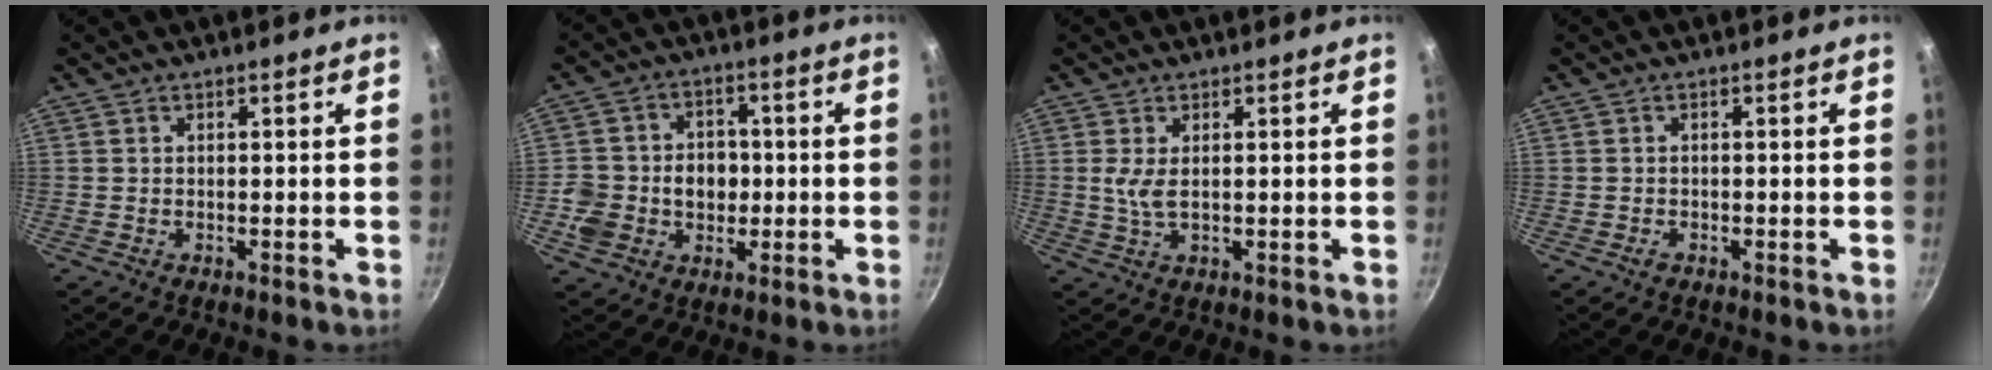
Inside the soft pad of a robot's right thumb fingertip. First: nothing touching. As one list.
[{"total": 10.8, "force": [-1.4, 9.1, 5.6], "torque": [-0.074, 0.020, -0.027]}, {"total": 3.3, "force": [0.6, 1.3, 3.0], "torque": [-0.065, -0.004, 0.015]}, {"total": 1.0, "force": [-0.6, 0.6, 0.5], "torque": [-0.013, 0.003, -0.012]}]